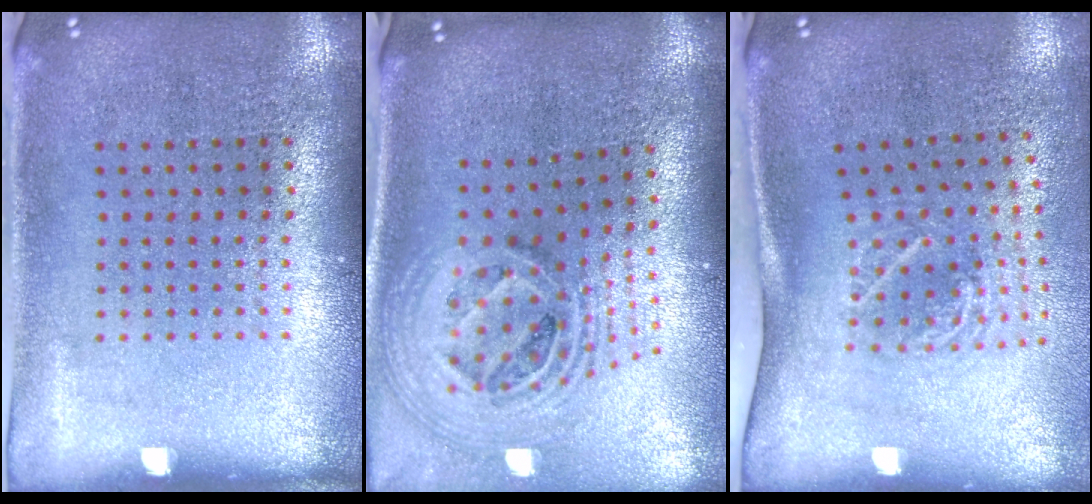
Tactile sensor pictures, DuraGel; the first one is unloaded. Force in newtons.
{"total": 2.3, "press": 1.7, "slide": 1.5}
{"total": 2.0, "press": 1.3, "slide": 1.5}